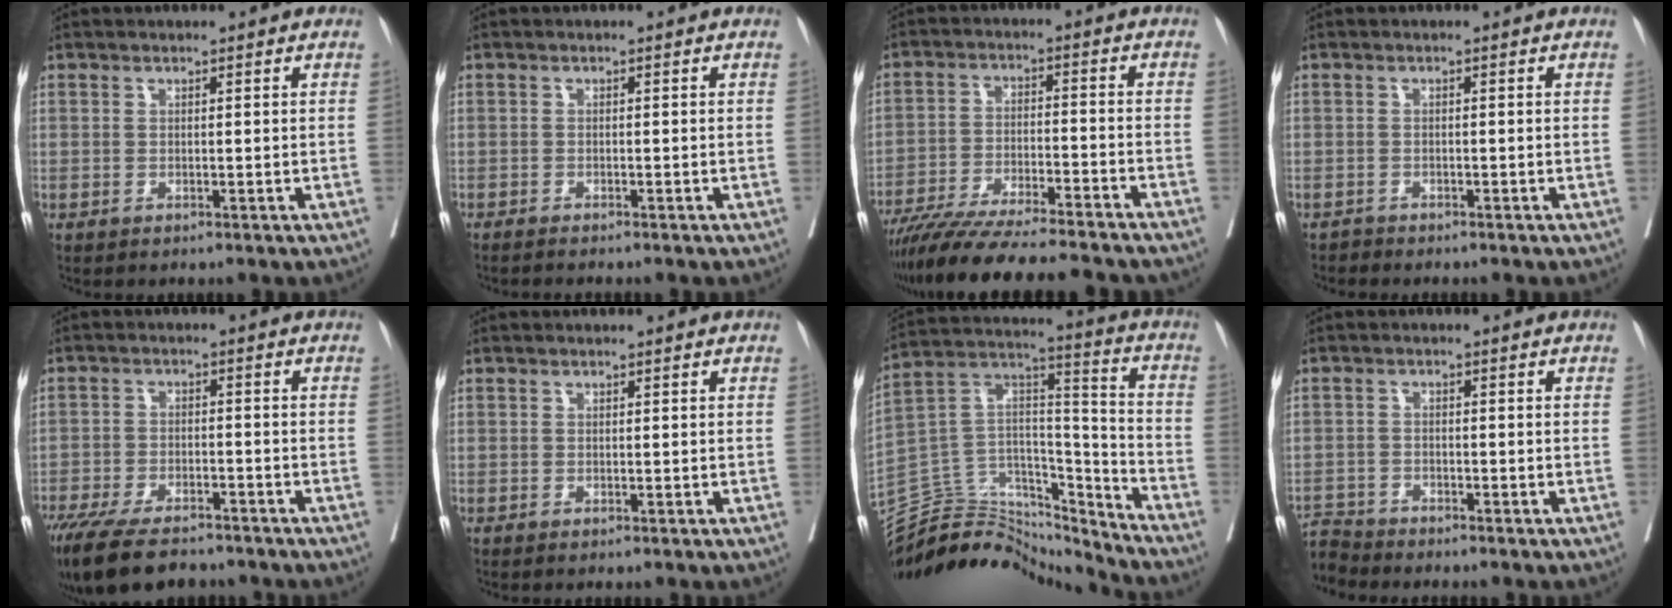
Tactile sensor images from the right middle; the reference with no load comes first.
{"total": 1.8, "force": [-1.6, -0.1, 0.8], "torque": [-0.012, -0.001, -0.021]}
{"total": 19.2, "force": [-17.0, 1.2, 8.9], "torque": [-0.150, -0.030, -0.263]}
{"total": 0.9, "force": [-0.8, 0.1, -0.3], "torque": [0.001, -0.003, -0.018]}
{"total": 14.4, "force": [-11.7, 4.3, 7.2], "torque": [-0.147, -0.021, -0.183]}
{"total": 0.0}
{"total": 19.2, "force": [-18.3, 5.2, 2.8], "torque": [-0.051, 0.073, -0.302]}
{"total": 4.3, "force": [-4.2, -0.1, -0.8], "torque": [0.016, -0.006, -0.081]}